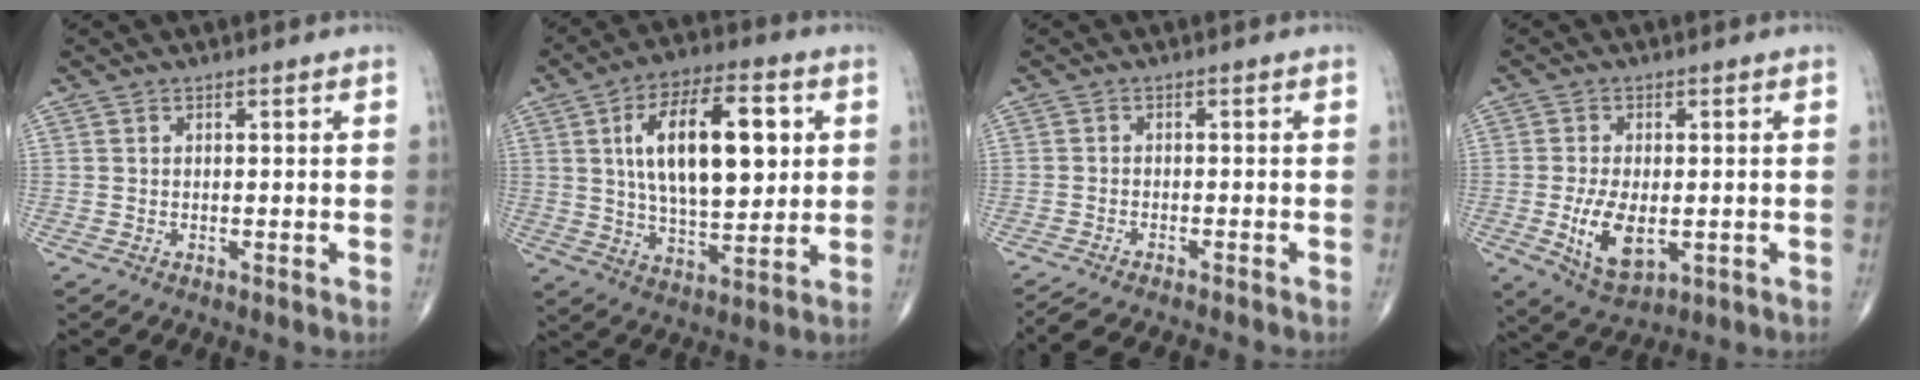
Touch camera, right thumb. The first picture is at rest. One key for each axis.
{"total": 19.0, "fx": 4.2, "fy": 8.8, "fz": 16.3, "tx": -0.246, "ty": -0.005, "tz": 0.070}
{"total": 7.4, "fx": -6.8, "fy": 1.1, "fz": 2.9, "tx": -0.049, "ty": 0.015, "tz": -0.104}
{"total": 8.8, "fx": -1.6, "fy": 4.7, "fz": 7.3, "tx": -0.129, "ty": -0.013, "tz": -0.017}